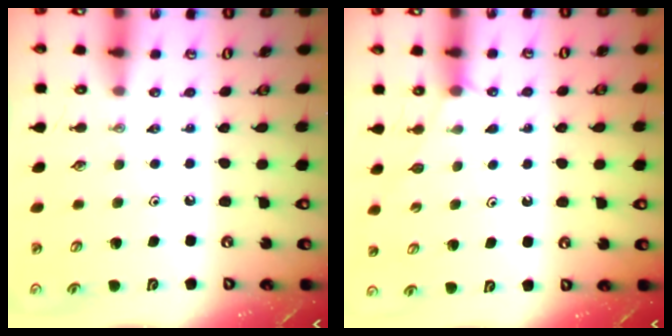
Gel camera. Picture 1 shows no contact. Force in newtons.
{"total": 2.5, "press": 2.5, "slide": 0.3}